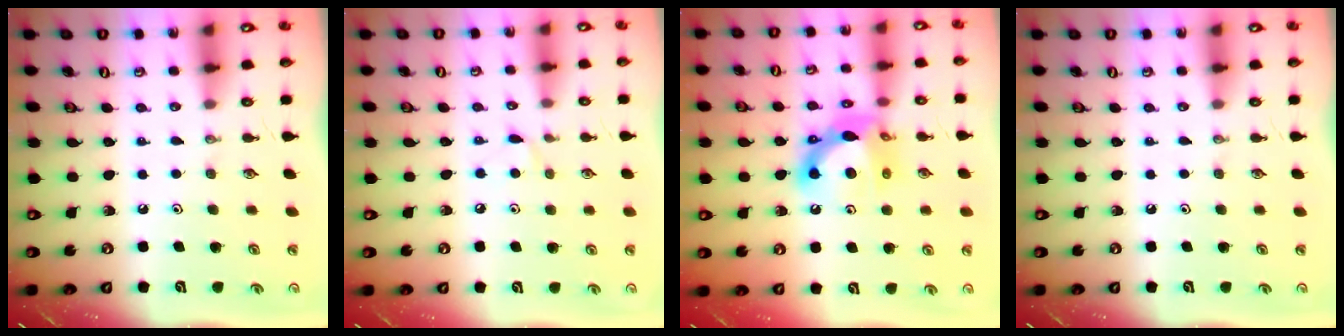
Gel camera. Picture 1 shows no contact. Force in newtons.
{"total": 4.6, "press": 4.5, "slide": 0.6}
{"total": 12.9, "press": 12.9, "slide": 1.1}
{"total": 0.0}